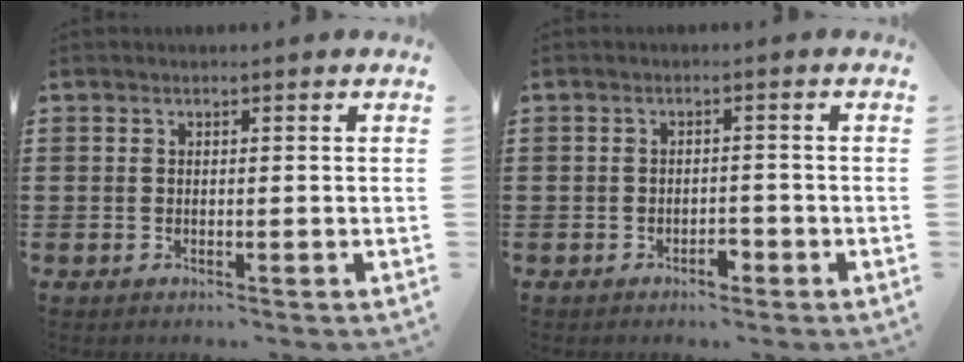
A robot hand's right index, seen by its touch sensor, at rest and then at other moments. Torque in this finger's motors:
{"motor_torque": [0.27, 0.34, 0.10, 0.06]}